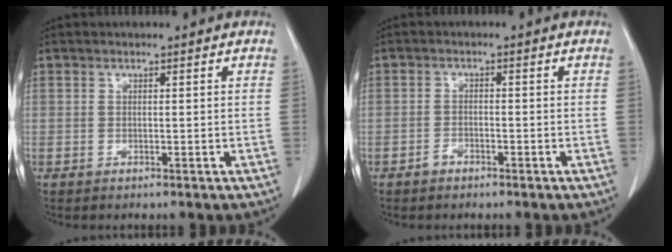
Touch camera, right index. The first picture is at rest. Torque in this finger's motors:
{"motor_torque": [-0.07, -0.02, -0.03, 0.00]}